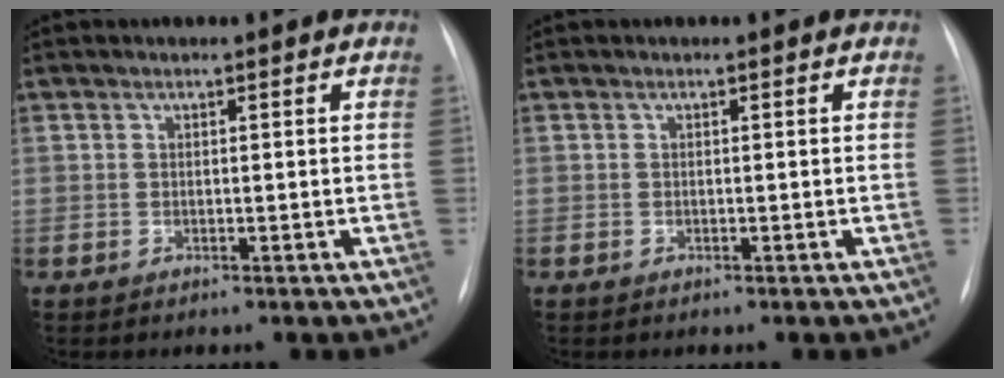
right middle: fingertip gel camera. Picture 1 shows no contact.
{"total": 0.0}